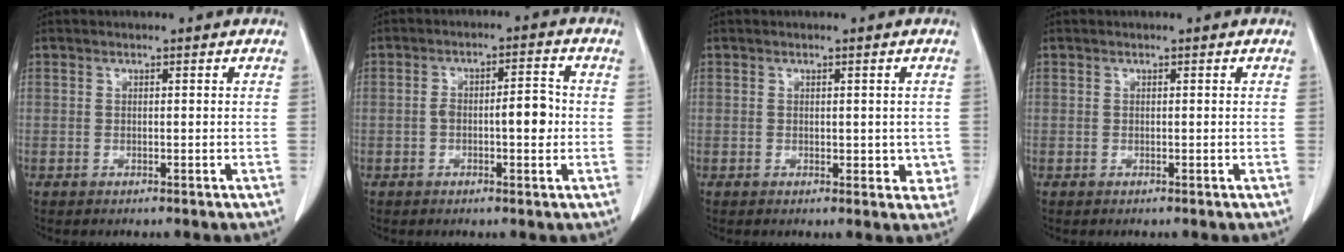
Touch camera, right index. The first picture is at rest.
{"total": 5.6, "force": [-0.8, 1.8, 5.3], "torque": [-0.091, 0.018, -0.007]}
{"total": 3.3, "force": [-0.2, 2.1, 2.5], "torque": [-0.019, 0.000, 0.004]}
{"total": 0.0}